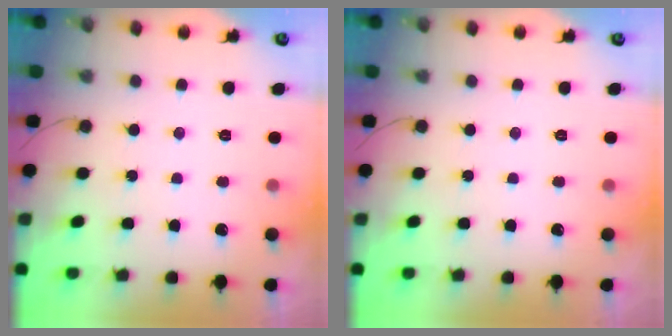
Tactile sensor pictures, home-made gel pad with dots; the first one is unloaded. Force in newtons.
{"total": 0.0}